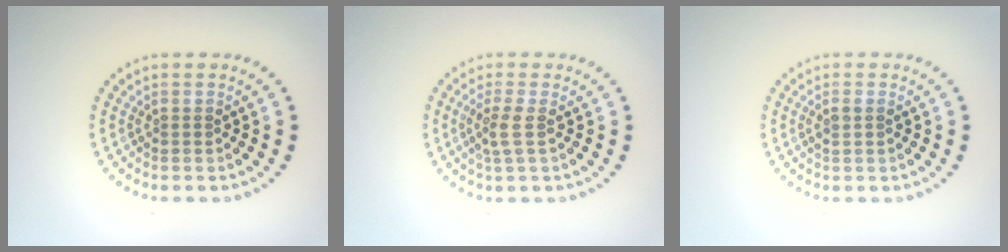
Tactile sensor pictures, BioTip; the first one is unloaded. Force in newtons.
{"total": 1.9, "press": 1.5, "slide": 1.1}
{"total": 1.1, "press": 1.0, "slide": 0.4}